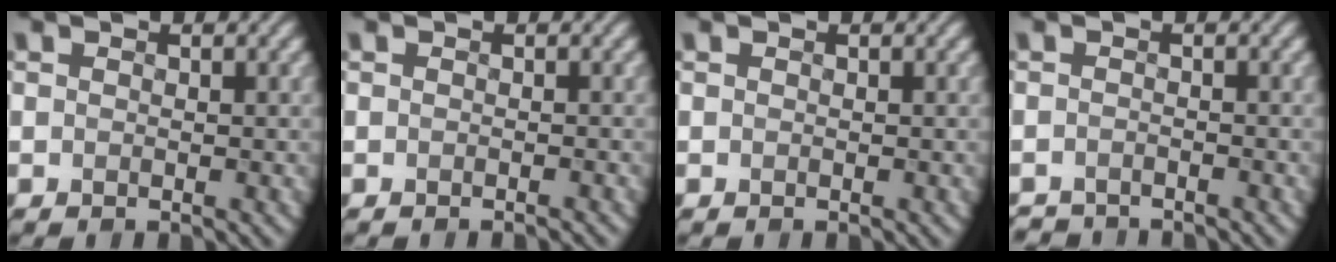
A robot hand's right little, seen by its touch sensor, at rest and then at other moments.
{"total": 0.9, "force": [-0.9, 0.0, 0.1], "torque": [0.001, -0.001, -0.013]}
{"total": 0.0}
{"total": 2.3, "force": [-2.3, 0.3, 0.0], "torque": [0.003, -0.001, -0.045]}